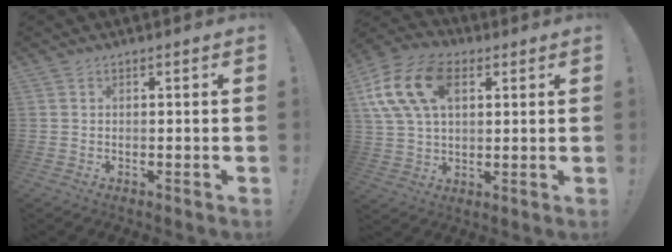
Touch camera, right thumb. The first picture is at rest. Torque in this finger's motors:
{"motor_torque": [0.97, 1.40, 1.10, 0.48, 0.13]}